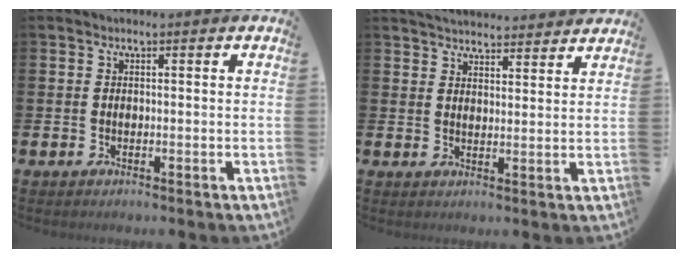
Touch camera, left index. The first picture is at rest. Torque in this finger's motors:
{"motor_torque": [1.02, -1.12, 0.12, 0.05]}